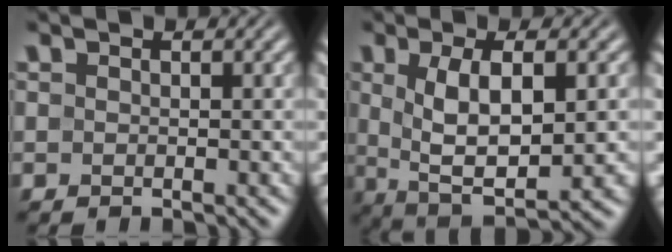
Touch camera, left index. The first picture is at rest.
{"total": 7.5, "force": [0.3, 2.9, 6.9], "torque": [-0.128, -0.006, 0.009]}